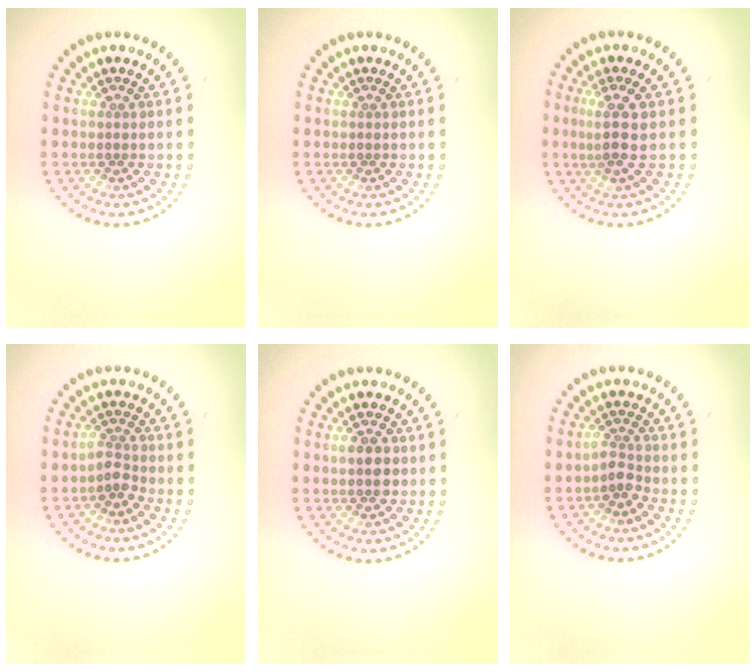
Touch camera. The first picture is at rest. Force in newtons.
{"total": 0.0}
{"total": 3.0, "press": 2.6, "slide": 1.4}
{"total": 1.9, "press": 1.4, "slide": 1.3}
{"total": 2.7, "press": 2.7, "slide": 0.2}
{"total": 1.8, "press": 1.2, "slide": 1.3}